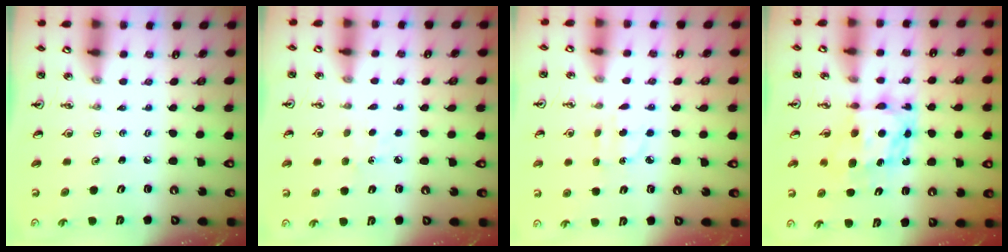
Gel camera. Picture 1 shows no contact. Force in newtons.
{"total": 3.7, "press": 3.7, "slide": 0.5}
{"total": 4.1, "press": 4.1, "slide": 0.6}
{"total": 7.5, "press": 7.4, "slide": 0.7}